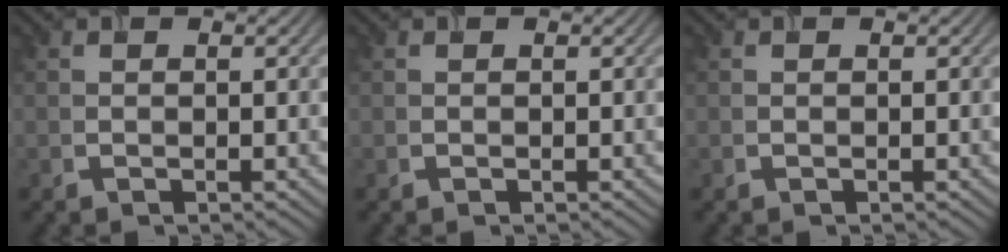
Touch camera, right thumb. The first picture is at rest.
{"total": 0.0}
{"total": 0.0}